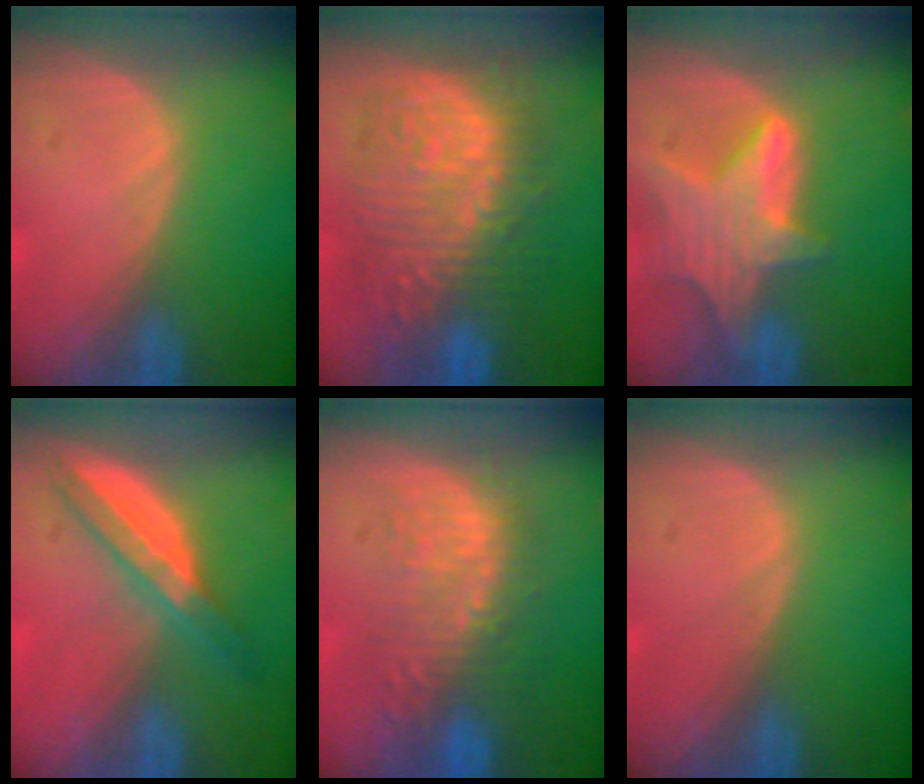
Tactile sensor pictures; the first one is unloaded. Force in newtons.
{"total": 13.0, "press": 13.0, "slide": 1.3}
{"total": 7.5, "press": 7.0, "slide": 2.9}
{"total": 6.2, "press": 5.4, "slide": 3.1}
{"total": 9.8, "press": 8.8, "slide": 4.2}
{"total": 0.0}